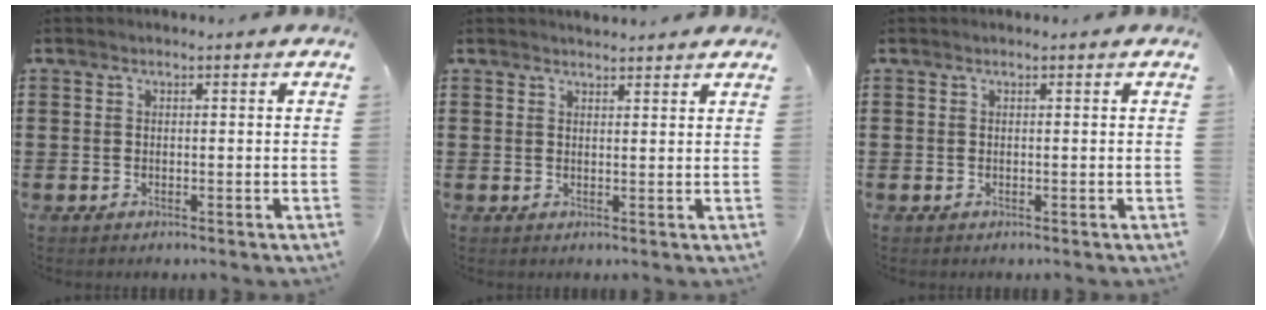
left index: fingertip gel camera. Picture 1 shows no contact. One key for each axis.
{"total": 1.7, "fx": 1.7, "fy": 0.1, "fz": 0.2, "tx": -0.007, "ty": 0.003, "tz": 0.033}
{"total": 0.0}